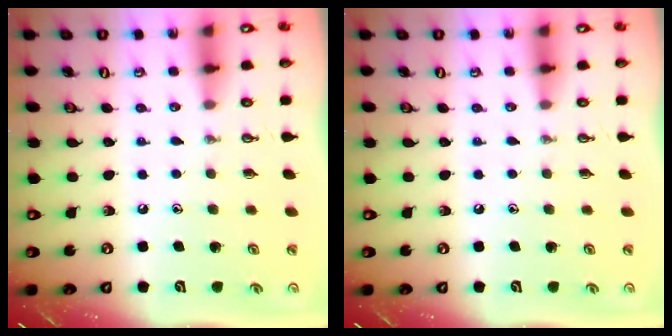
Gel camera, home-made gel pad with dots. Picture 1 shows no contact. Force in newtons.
{"total": 0.0}